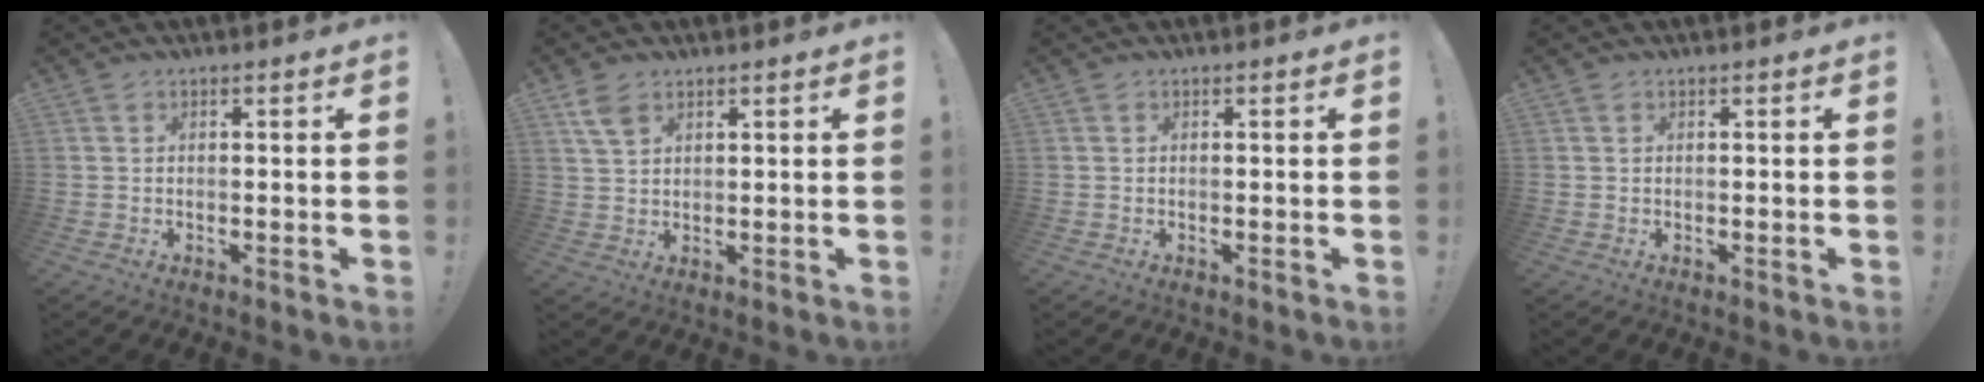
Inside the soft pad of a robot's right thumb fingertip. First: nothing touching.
{"total": 5.0, "force": [3.0, 2.8, 2.9], "torque": [-0.046, -0.013, 0.056]}
{"total": 0.0}
{"total": 0.0}